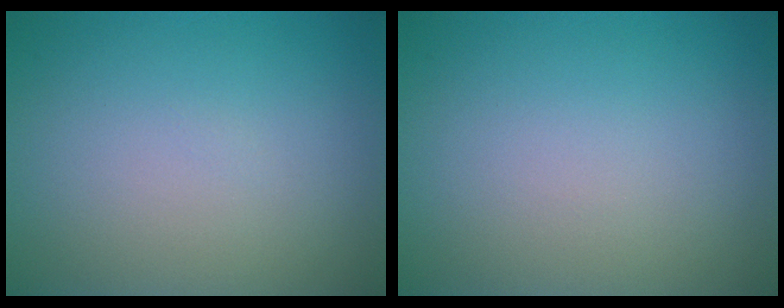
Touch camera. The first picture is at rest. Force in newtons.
{"total": 0.0}